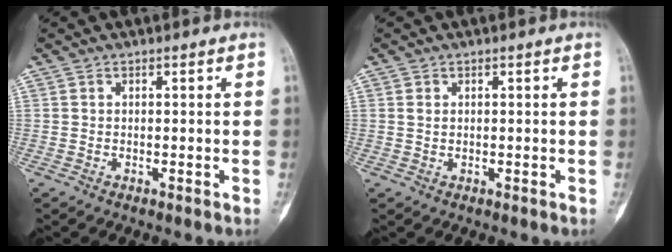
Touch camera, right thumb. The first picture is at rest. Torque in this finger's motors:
{"motor_torque": [0.03, -0.61, 0.33, 0.02, 0.03]}